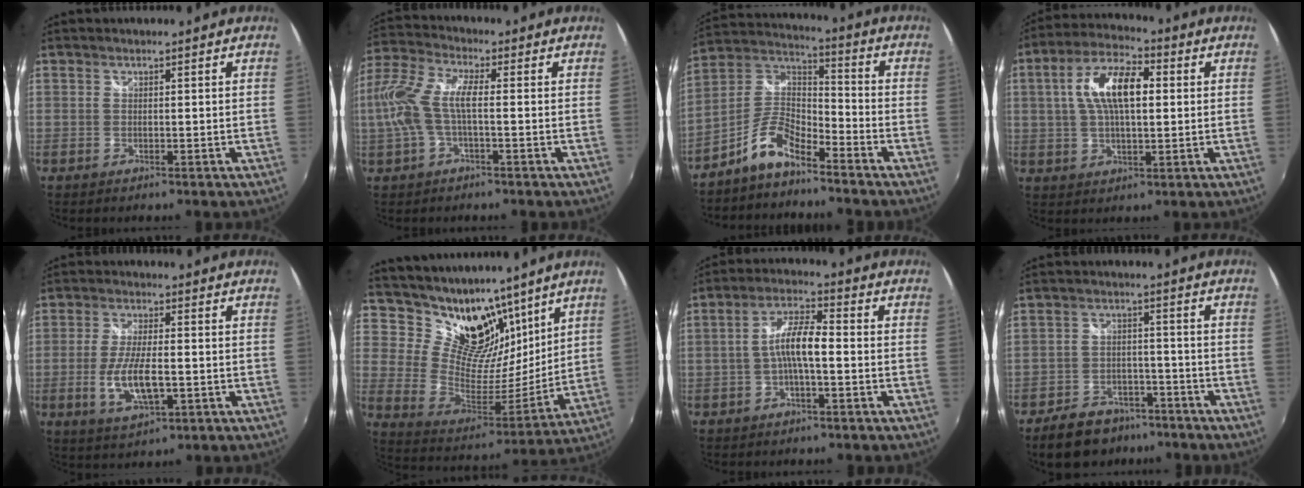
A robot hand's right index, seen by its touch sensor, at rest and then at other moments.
{"total": 10.6, "force": [-0.9, 3.6, 9.9], "torque": [-0.206, 0.007, -0.018]}
{"total": 8.9, "force": [-6.3, 2.9, 5.5], "torque": [-0.132, 0.029, -0.129]}
{"total": 11.7, "force": [2.0, 5.0, 10.4], "torque": [-0.196, 0.022, 0.032]}
{"total": 9.2, "force": [-2.2, 3.2, 8.3], "torque": [-0.168, -0.011, -0.037]}
{"total": 17.3, "force": [12.6, 9.2, 7.5], "torque": [-0.146, -0.007, 0.230]}
{"total": 6.9, "force": [-1.4, 1.6, 6.5], "torque": [-0.134, 0.015, -0.027]}
{"total": 11.6, "force": [-8.6, 6.5, 4.1], "torque": [-0.109, 0.011, -0.122]}